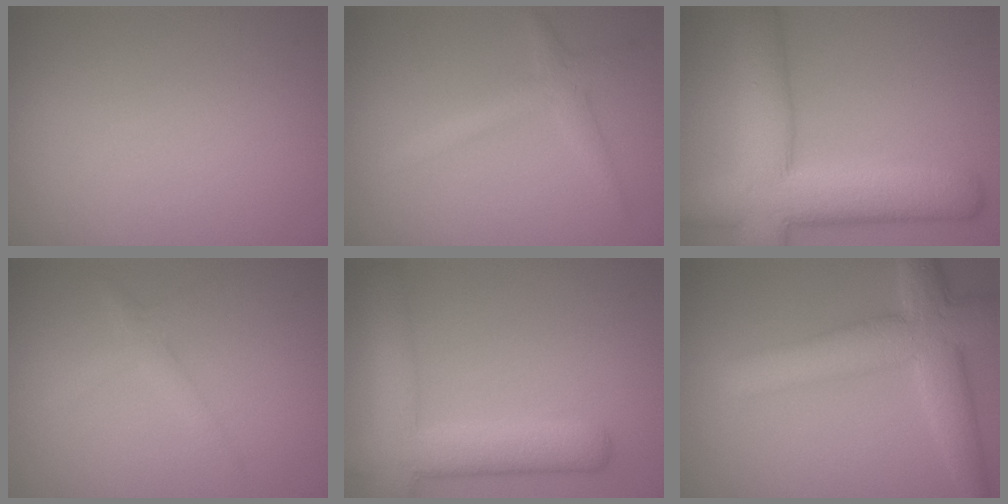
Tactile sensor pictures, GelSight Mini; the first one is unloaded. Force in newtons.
{"total": 2.2, "press": 2.2, "slide": 0.1}
{"total": 9.8, "press": 9.8, "slide": 0.8}
{"total": 1.7, "press": 1.7, "slide": 0.1}
{"total": 6.1, "press": 6.1, "slide": 0.5}
{"total": 6.7, "press": 6.7, "slide": 0.2}